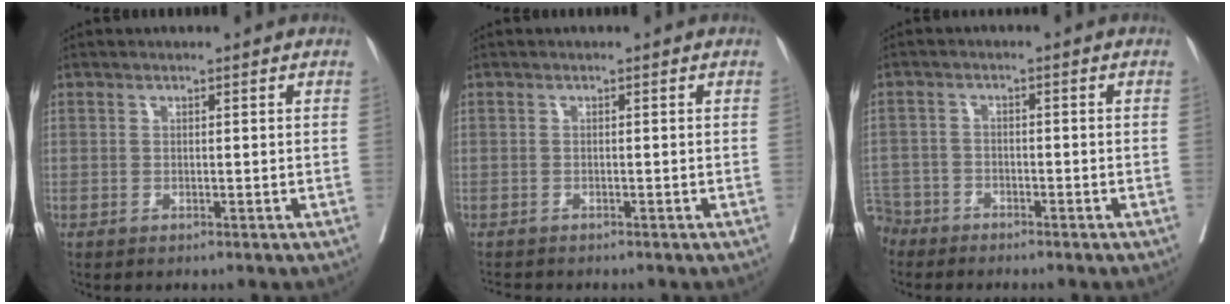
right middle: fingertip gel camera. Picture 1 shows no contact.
{"total": 2.8, "force": [-2.6, 0.7, 0.9], "torque": [-0.014, -0.007, -0.039]}
{"total": 5.4, "force": [-4.7, 2.5, -0.4], "torque": [0.009, -0.003, -0.095]}